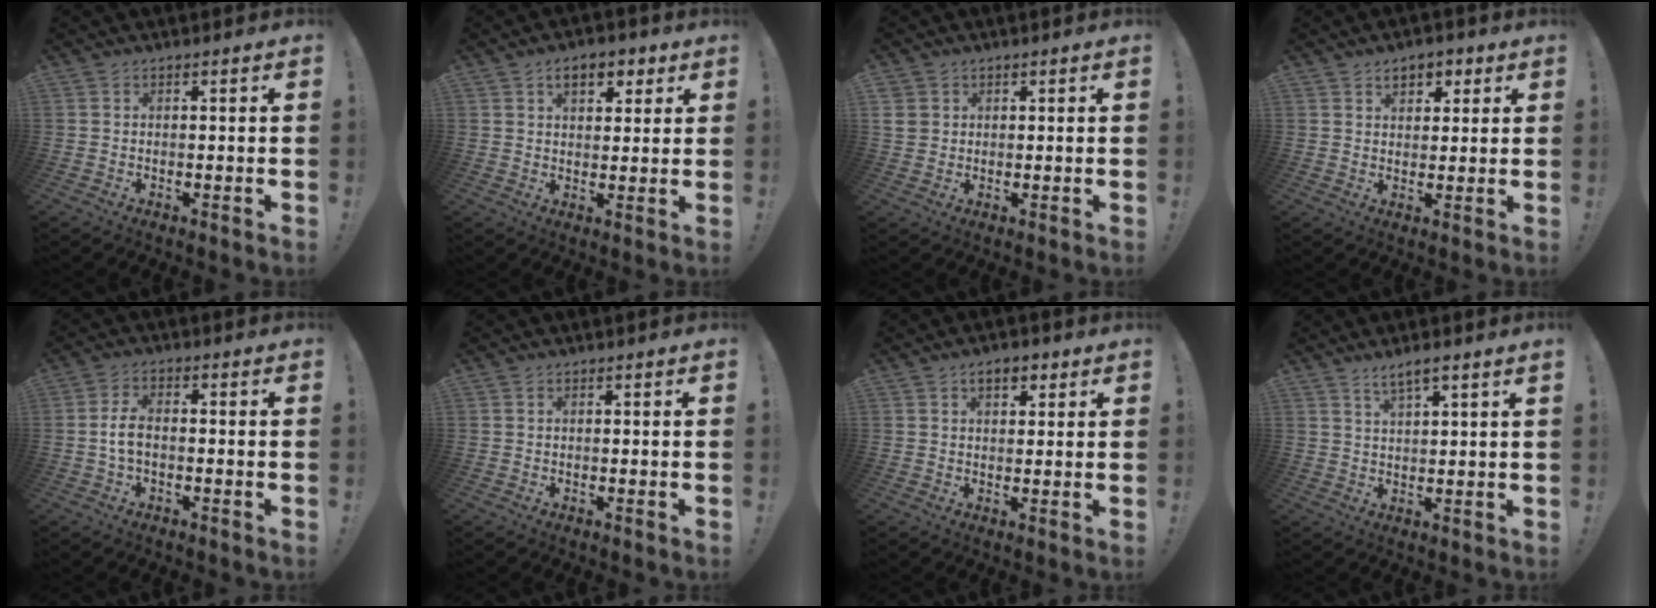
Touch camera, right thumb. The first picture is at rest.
{"total": 7.3, "force": [3.6, 4.3, 4.7], "torque": [-0.059, -0.004, 0.059]}
{"total": 3.6, "force": [1.4, 3.2, 0.9], "torque": [-0.010, -0.002, 0.028]}
{"total": 5.4, "force": [2.6, 3.8, 2.7], "torque": [-0.029, -0.005, 0.043]}
{"total": 5.0, "force": [-0.9, 2.5, 4.3], "torque": [-0.089, 0.007, -0.016]}
{"total": 0.0}
{"total": 4.6, "force": [2.2, 2.7, 3.0], "torque": [-0.037, 0.000, 0.035]}
{"total": 4.0, "force": [3.0, 0.0, 2.6], "torque": [-0.042, -0.017, 0.050]}